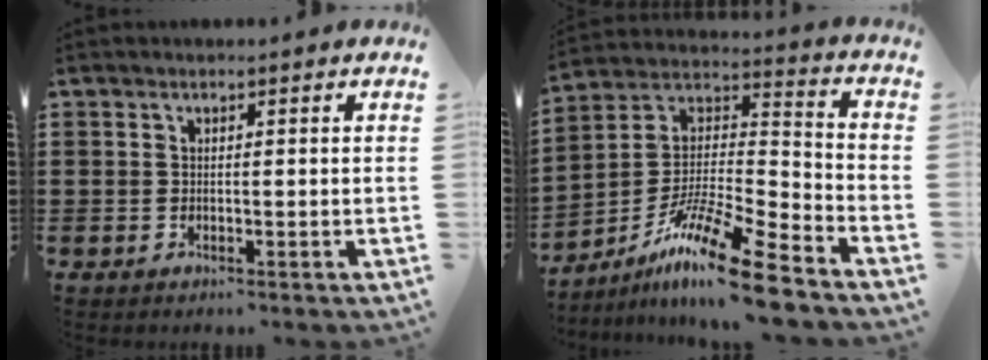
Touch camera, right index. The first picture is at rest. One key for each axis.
{"total": 14.7, "fx": -11.3, "fy": 1.0, "fz": 9.4, "tx": -0.169, "ty": 0.026, "tz": -0.212}